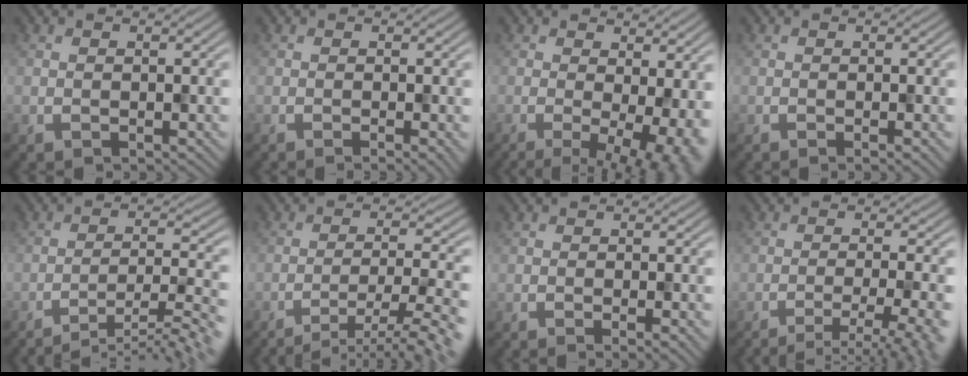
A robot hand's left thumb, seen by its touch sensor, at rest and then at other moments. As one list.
[{"total": 2.0, "force": [-0.8, 0.4, 1.8], "torque": [-0.017, 0.002, -0.008]}, {"total": 8.4, "force": [-0.9, 2.7, 7.9], "torque": [-0.072, 0.000, 0.008]}, {"total": 2.0, "force": [-0.4, 0.4, 1.9], "torque": [-0.018, 0.001, -0.006]}, {"total": 10.4, "force": [-8.3, 1.6, 6.1], "torque": [-0.088, 0.012, -0.108]}, {"total": 10.1, "force": [-7.4, 1.8, 6.7], "torque": [-0.097, 0.007, -0.093]}, {"total": 2.6, "force": [-0.5, 0.6, 2.5], "torque": [-0.025, 0.000, -0.004]}, {"total": 7.7, "force": [-4.8, 1.2, 5.9], "torque": [-0.082, 0.008, -0.061]}]